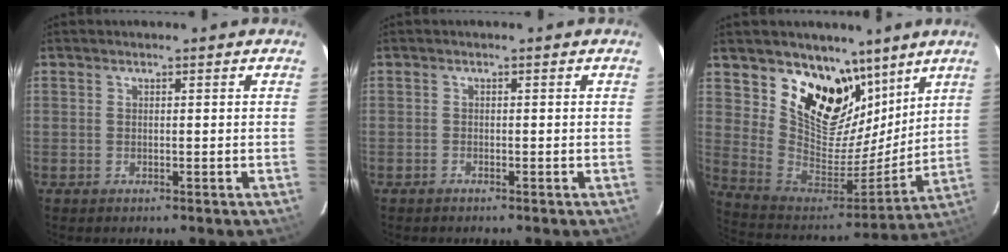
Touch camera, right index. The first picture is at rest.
{"total": 0.6, "force": [-0.5, 0.2, 0.0], "torque": [-0.002, 0.002, -0.011]}
{"total": 18.6, "force": [12.0, 11.7, 8.1], "torque": [-0.172, -0.027, 0.226]}